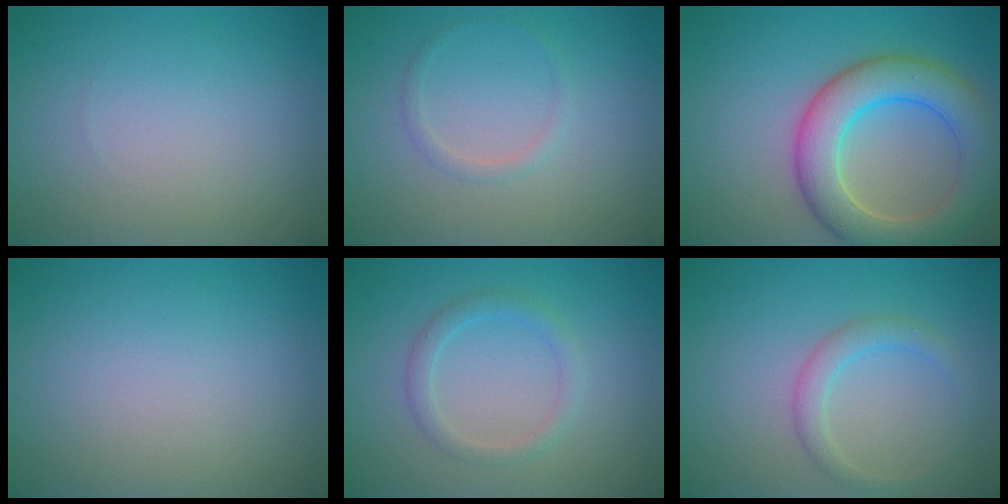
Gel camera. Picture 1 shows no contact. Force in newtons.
{"total": 1.0, "press": 1.0, "slide": 0.1}
{"total": 7.4, "press": 7.3, "slide": 0.4}
{"total": 0.0}
{"total": 1.9, "press": 1.9, "slide": 0.2}
{"total": 2.1, "press": 2.1, "slide": 0.1}